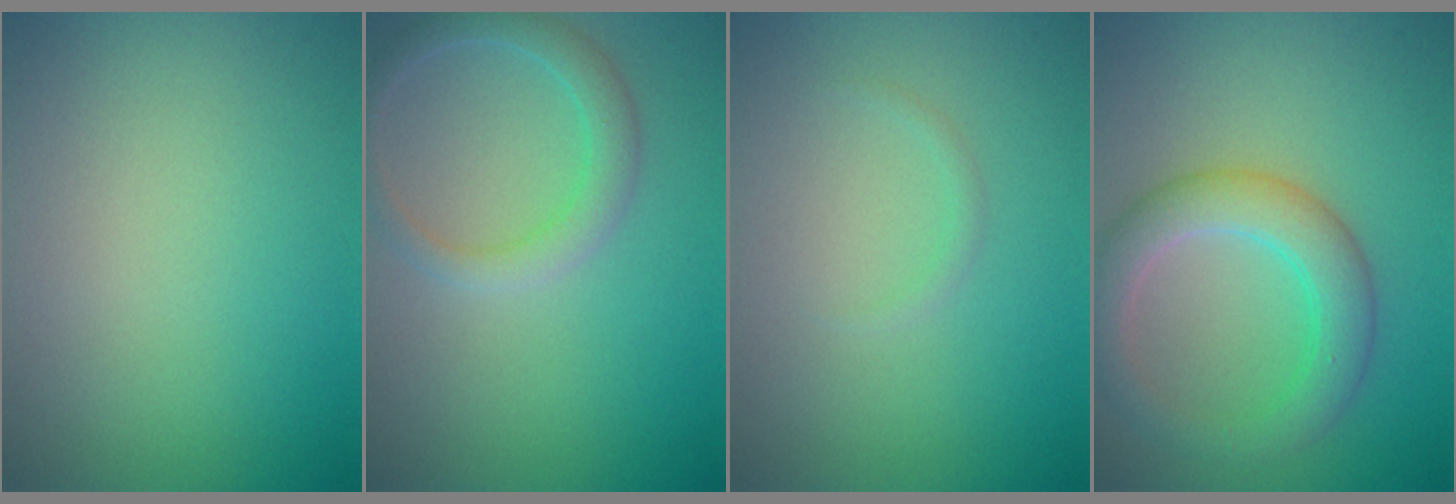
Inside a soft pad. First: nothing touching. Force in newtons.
{"total": 2.5, "press": 2.5, "slide": 0.0}
{"total": 0.5, "press": 0.5, "slide": 0.0}
{"total": 4.4, "press": 4.4, "slide": 0.3}